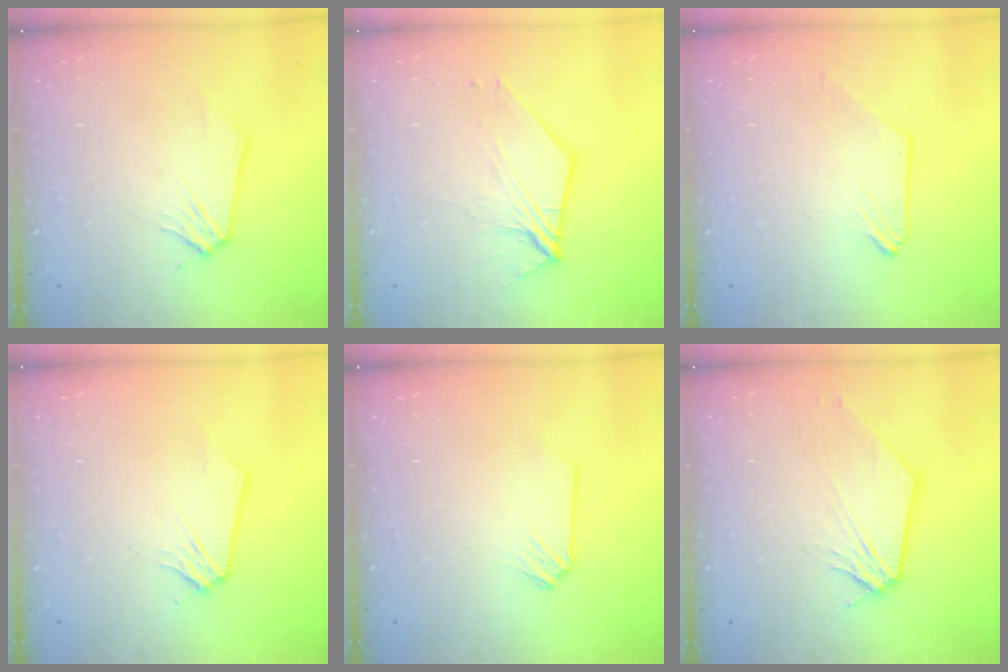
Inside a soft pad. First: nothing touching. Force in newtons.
{"total": 7.7, "press": 7.6, "slide": 1.4}
{"total": 0.0}
{"total": 0.0}
{"total": 0.0}
{"total": 2.5, "press": 2.5, "slide": 0.3}